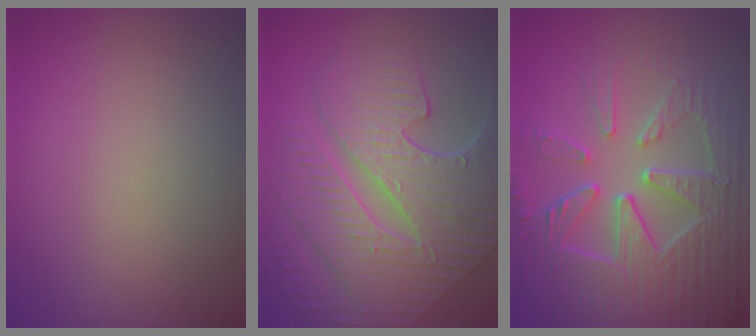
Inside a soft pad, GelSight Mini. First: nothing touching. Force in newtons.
{"total": 10.0, "press": 7.5, "slide": 6.7}
{"total": 9.4, "press": 6.7, "slide": 6.5}